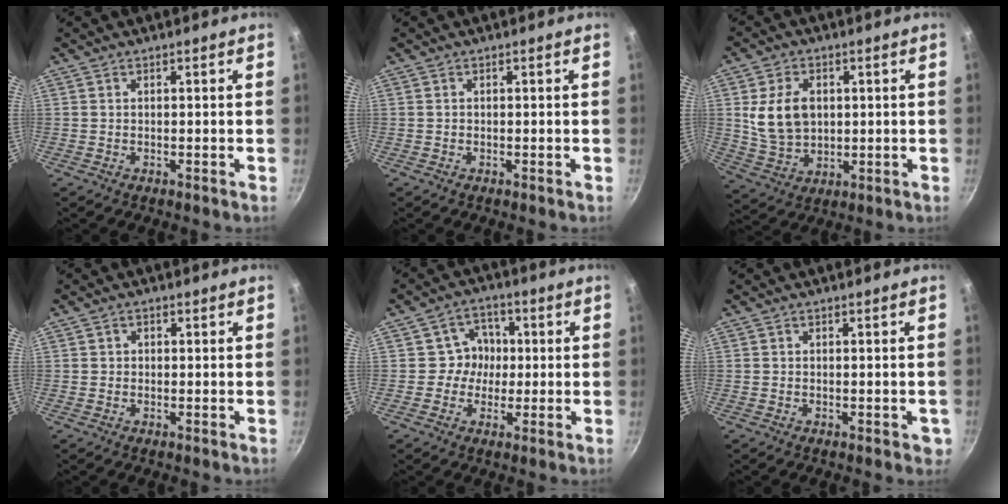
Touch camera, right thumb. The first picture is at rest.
{"total": 0.0}
{"total": 10.5, "force": [1.6, 7.8, 6.9], "torque": [-0.110, -0.009, 0.040]}
{"total": 1.3, "force": [0.3, 1.2, 0.5], "torque": [-0.003, -0.001, 0.002]}
{"total": 6.4, "force": [0.2, 6.0, 2.1], "torque": [0.014, 0.008, -0.009]}
{"total": 1.9, "force": [-0.2, 1.3, 1.4], "torque": [-0.009, 0.001, -0.003]}